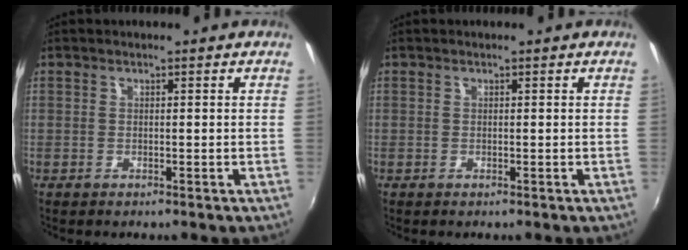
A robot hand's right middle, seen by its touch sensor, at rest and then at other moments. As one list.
[{"total": 0.0}]